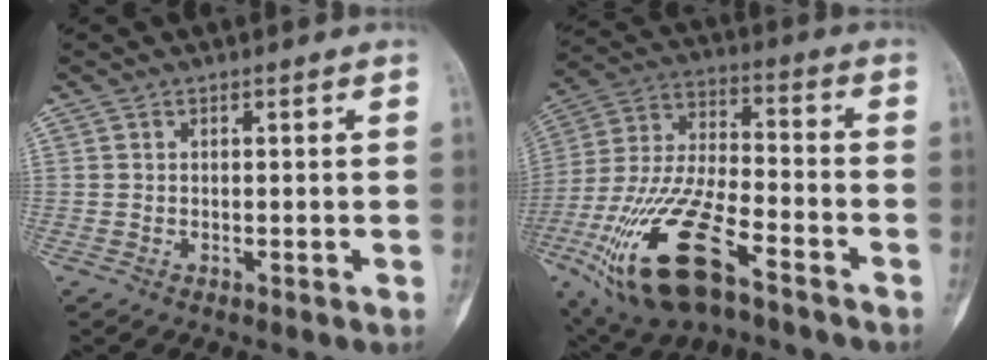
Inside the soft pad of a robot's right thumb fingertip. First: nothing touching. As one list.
[{"total": 23.1, "force": [-11.9, 9.1, 17.5], "torque": [-0.395, 0.032, -0.215]}]